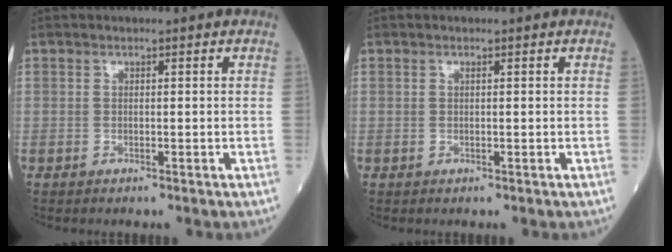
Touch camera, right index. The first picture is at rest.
{"total": 0.0}